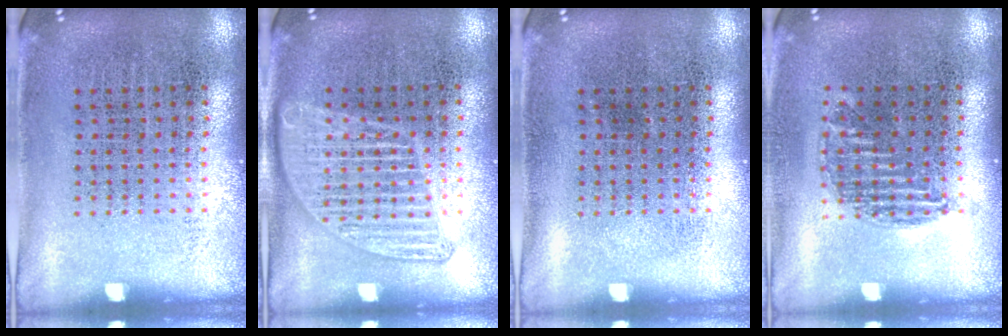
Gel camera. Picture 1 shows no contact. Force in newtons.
{"total": 1.4, "press": 1.4, "slide": 0.2}
{"total": 0.0}
{"total": 1.0, "press": 0.8, "slide": 0.5}